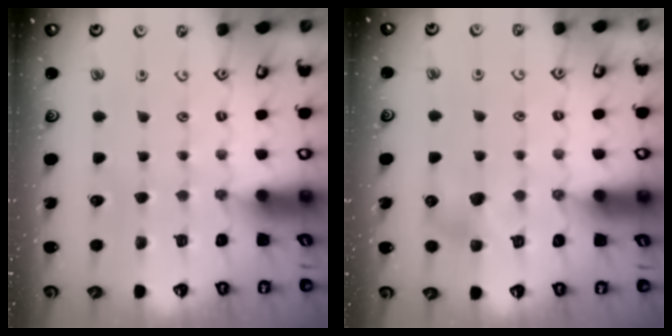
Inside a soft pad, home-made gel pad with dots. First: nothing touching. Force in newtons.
{"total": 7.6, "press": 7.6, "slide": 0.6}